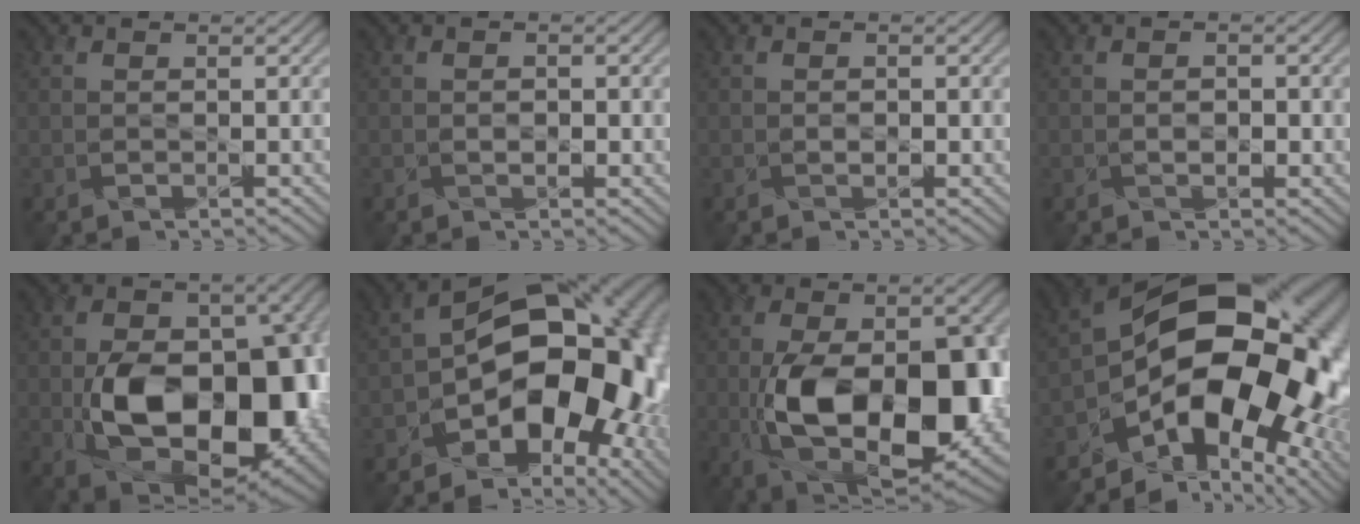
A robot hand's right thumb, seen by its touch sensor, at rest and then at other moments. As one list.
[{"total": 1.5, "force": [-0.4, 1.1, 1.0], "torque": [-0.016, -0.001, -0.008]}, {"total": 1.2, "force": [-0.3, 0.9, 0.8], "torque": [-0.012, 0.000, -0.007]}, {"total": 1.9, "force": [-0.4, 1.3, 1.3], "torque": [-0.020, -0.002, -0.008]}, {"total": 16.4, "force": [-3.4, 10.3, 12.3], "torque": [-0.177, -0.022, -0.055]}, {"total": 18.0, "force": [-3.9, 11.3, 13.5], "torque": [-0.157, -0.009, -0.063]}, {"total": 17.8, "force": [-3.5, 9.8, 14.4], "torque": [-0.241, -0.028, -0.051]}, {"total": 20.3, "force": [-3.0, 13.2, 15.2], "torque": [-0.227, -0.032, -0.035]}]